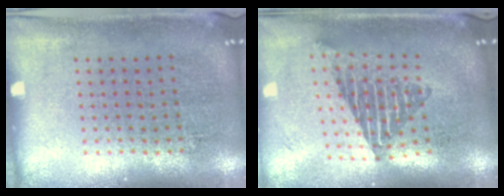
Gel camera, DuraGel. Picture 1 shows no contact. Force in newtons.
{"total": 2.0, "press": 1.6, "slide": 1.3}